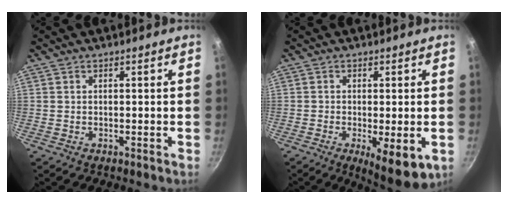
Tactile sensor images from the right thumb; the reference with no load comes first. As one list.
[{"total": 9.4, "force": [-3.0, 3.2, 8.3], "torque": [-0.119, -0.018, -0.040]}]